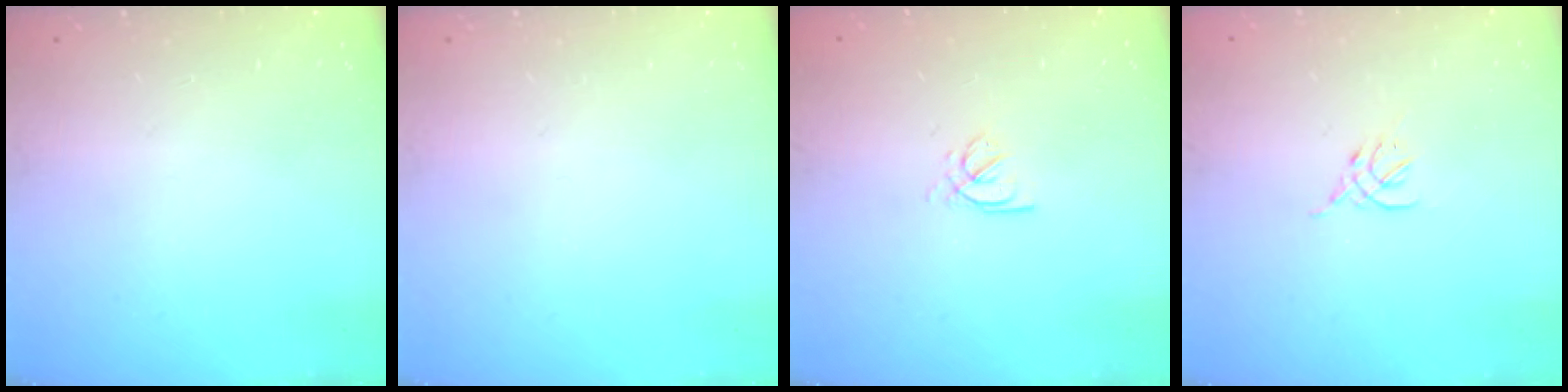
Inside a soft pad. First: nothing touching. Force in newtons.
{"total": 0.0}
{"total": 2.2, "press": 2.2, "slide": 0.4}
{"total": 2.3, "press": 2.2, "slide": 0.5}